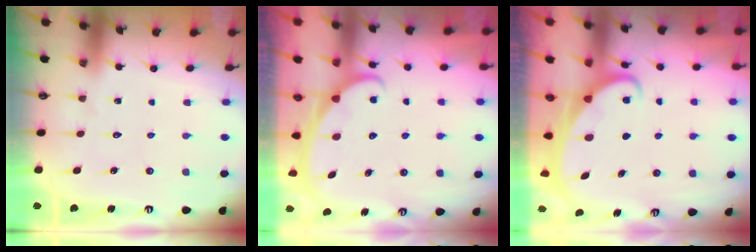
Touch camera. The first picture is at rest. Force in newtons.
{"total": 3.6, "press": 3.6, "slide": 0.2}
{"total": 2.7, "press": 2.7, "slide": 0.3}